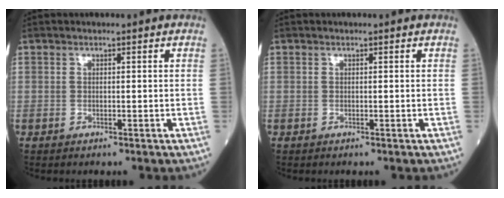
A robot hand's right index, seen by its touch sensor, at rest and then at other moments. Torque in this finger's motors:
{"motor_torque": [0.04, 0.02, 0.00, -0.01]}